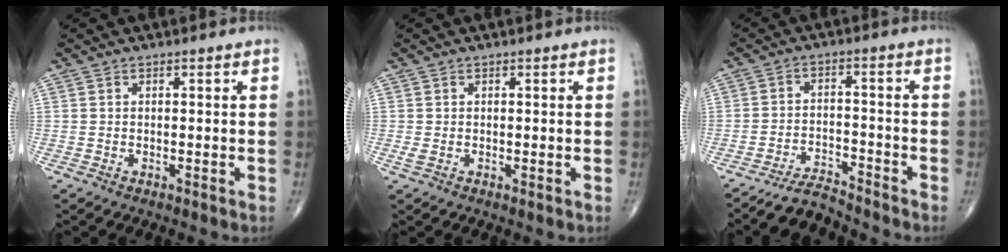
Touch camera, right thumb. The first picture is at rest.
{"total": 0.9, "force": [-0.1, 0.5, 0.7], "torque": [-0.023, -0.001, 0.000]}
{"total": 4.9, "force": [-4.9, 0.4, 0.1], "torque": [-0.006, 0.037, -0.086]}